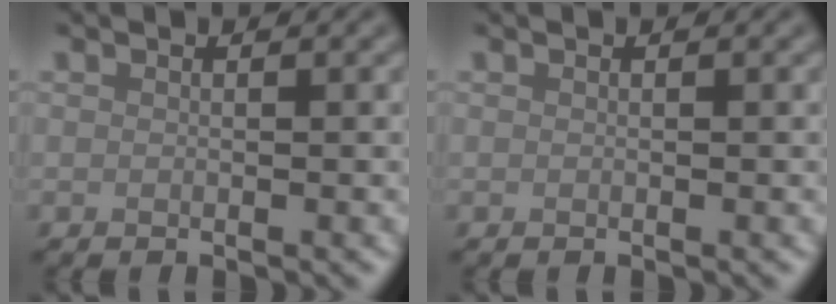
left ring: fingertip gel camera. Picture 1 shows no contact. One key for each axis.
{"total": 0.0}